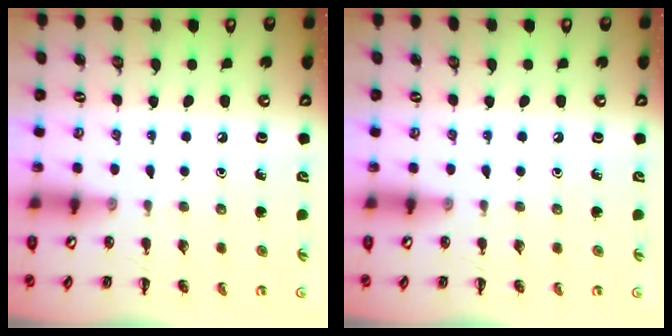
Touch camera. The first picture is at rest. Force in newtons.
{"total": 0.0}